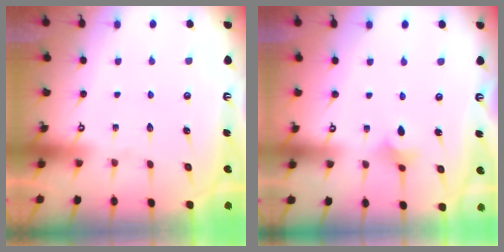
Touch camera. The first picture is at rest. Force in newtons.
{"total": 3.3, "press": 3.2, "slide": 0.7}